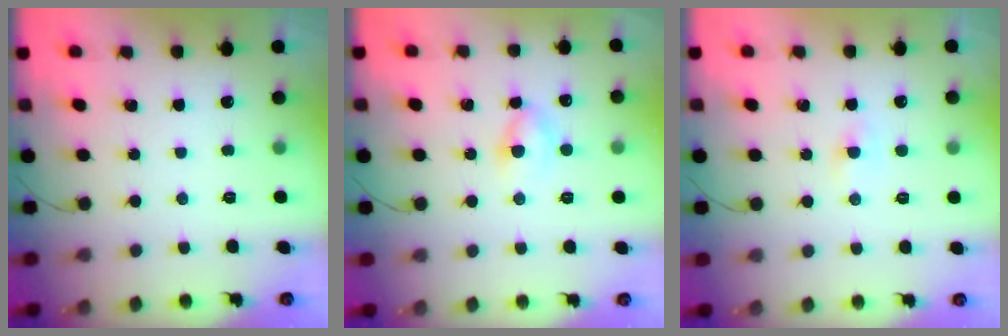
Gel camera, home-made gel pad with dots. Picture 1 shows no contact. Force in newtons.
{"total": 4.2, "press": 3.9, "slide": 1.5}
{"total": 0.0}